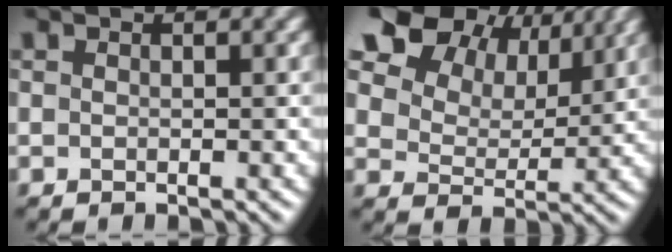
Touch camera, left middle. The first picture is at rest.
{"total": 14.9, "force": [8.6, 9.5, 7.5], "torque": [-0.166, 0.022, 0.175]}